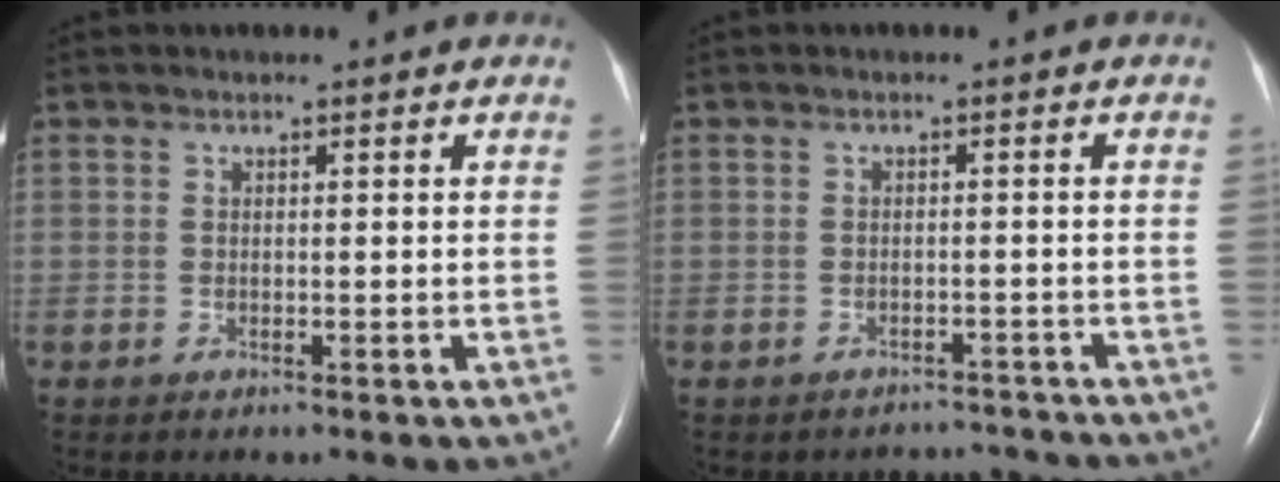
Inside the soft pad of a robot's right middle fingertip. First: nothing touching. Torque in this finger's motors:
{"motor_torque": [0.06, -0.08, -0.01, -0.01]}